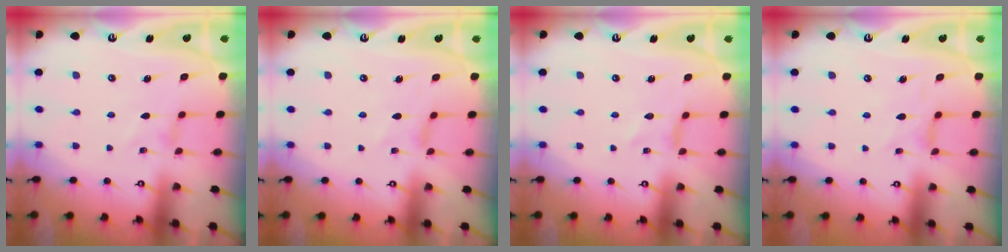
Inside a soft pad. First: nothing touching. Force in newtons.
{"total": 0.0}
{"total": 0.0}
{"total": 0.8, "press": 0.7, "slide": 0.2}